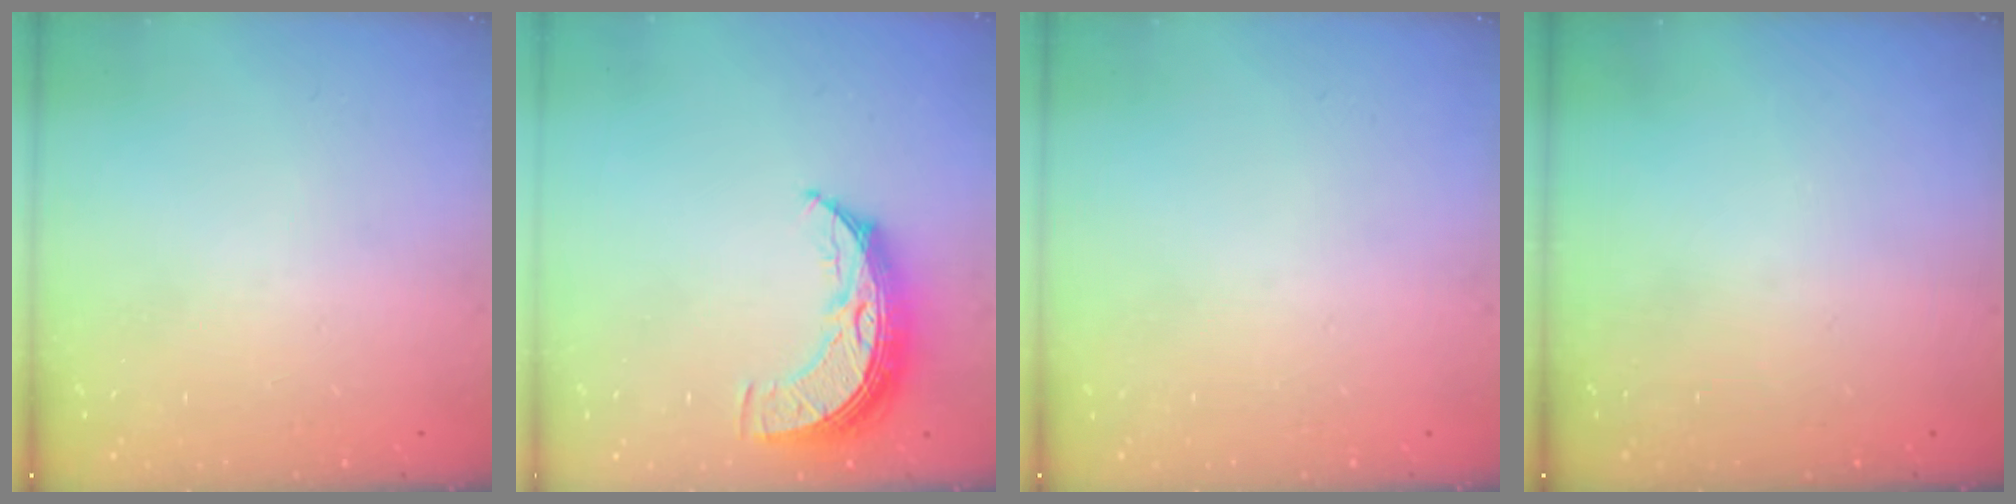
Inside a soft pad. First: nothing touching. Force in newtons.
{"total": 9.4, "press": 9.4, "slide": 0.7}
{"total": 0.0}
{"total": 0.0}